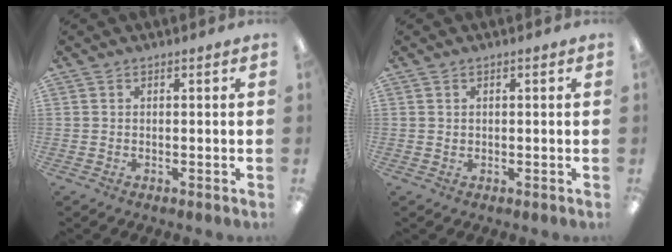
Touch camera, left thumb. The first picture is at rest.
{"total": 0.5, "force": [0.3, 0.4, 0.2], "torque": [-0.003, 0.004, 0.004]}